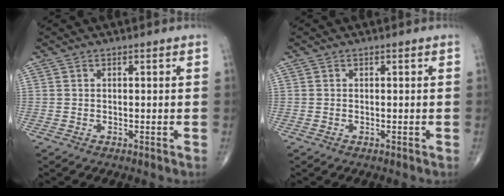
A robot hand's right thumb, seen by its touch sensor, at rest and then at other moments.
{"total": 0.0}